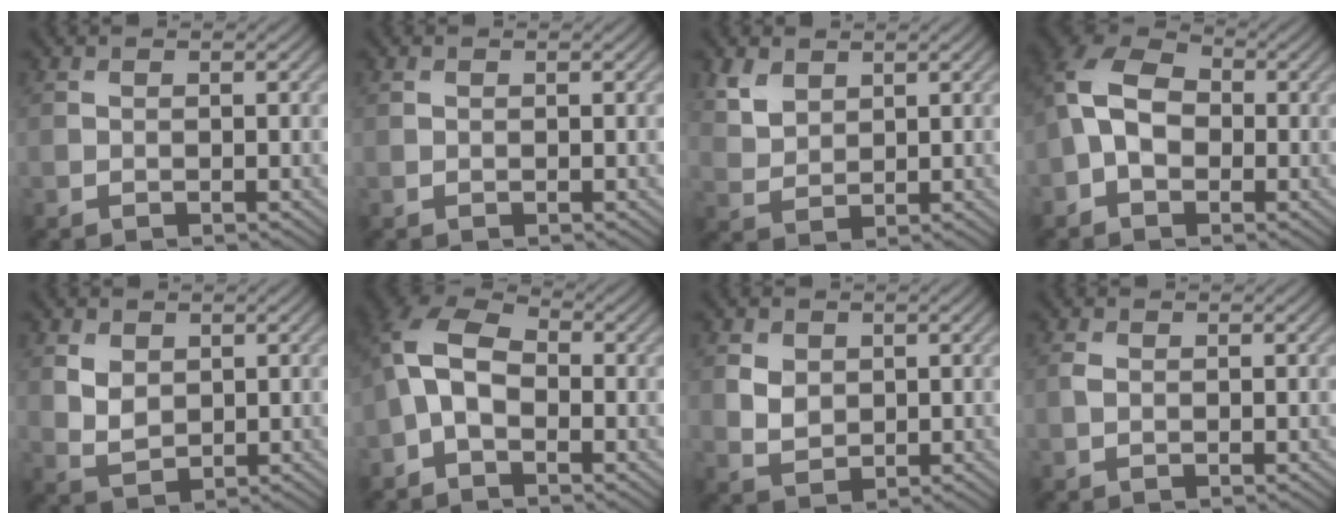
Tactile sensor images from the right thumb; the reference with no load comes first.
{"total": 0.5, "force": [0.3, 0.3, 0.3], "torque": [-0.005, 0.001, 0.005]}
{"total": 4.2, "force": [2.6, 2.7, 2.0], "torque": [-0.059, -0.002, 0.058]}
{"total": 9.0, "force": [-0.5, 6.4, 6.3], "torque": [-0.147, 0.010, -0.021]}
{"total": 3.4, "force": [1.4, 2.4, 1.9], "torque": [-0.050, -0.003, 0.031]}
{"total": 8.0, "force": [-0.8, 4.9, 6.3], "torque": [-0.149, 0.018, -0.031]}
{"total": 3.1, "force": [1.1, 2.4, 1.5], "torque": [-0.042, -0.005, 0.020]}
{"total": 0.8, "force": [0.0, 0.5, 0.6], "torque": [-0.018, 0.001, 0.000]}